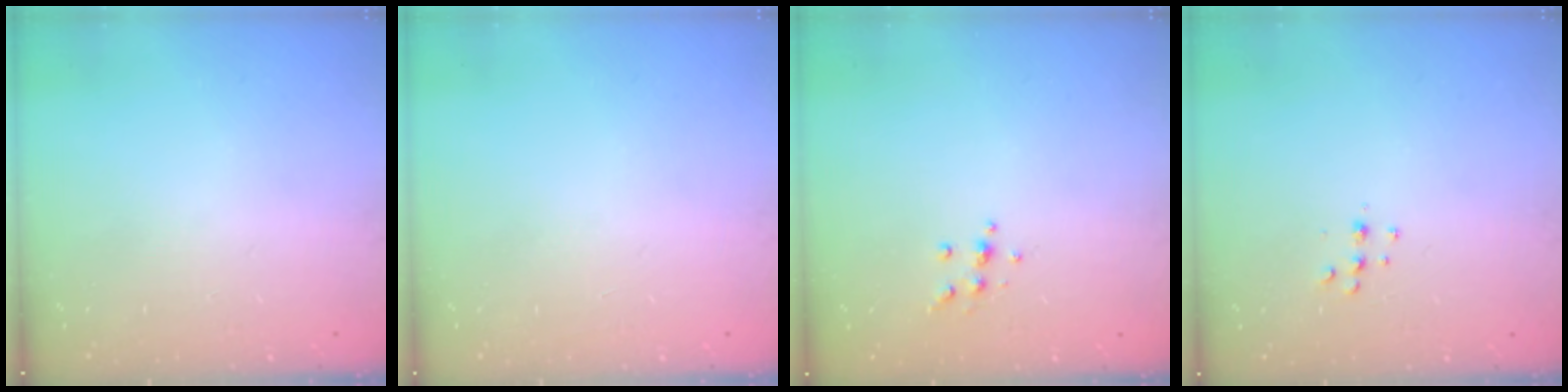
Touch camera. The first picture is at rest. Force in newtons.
{"total": 0.0}
{"total": 5.4, "press": 5.3, "slide": 0.6}
{"total": 5.1, "press": 5.0, "slide": 0.8}